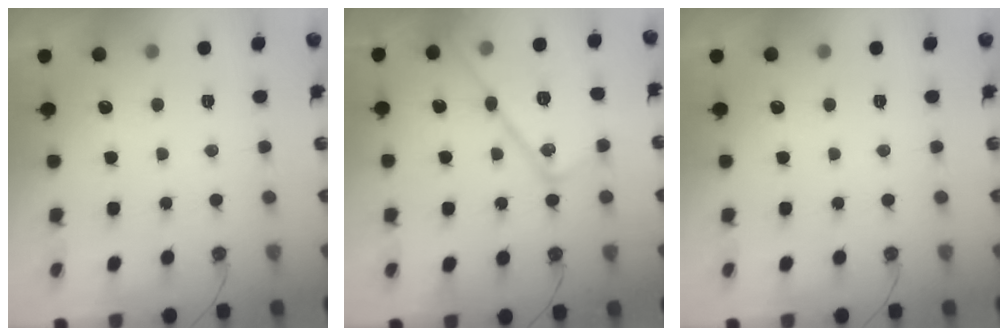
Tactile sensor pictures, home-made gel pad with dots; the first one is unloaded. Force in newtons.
{"total": 19.7, "press": 19.6, "slide": 2.0}
{"total": 0.0}